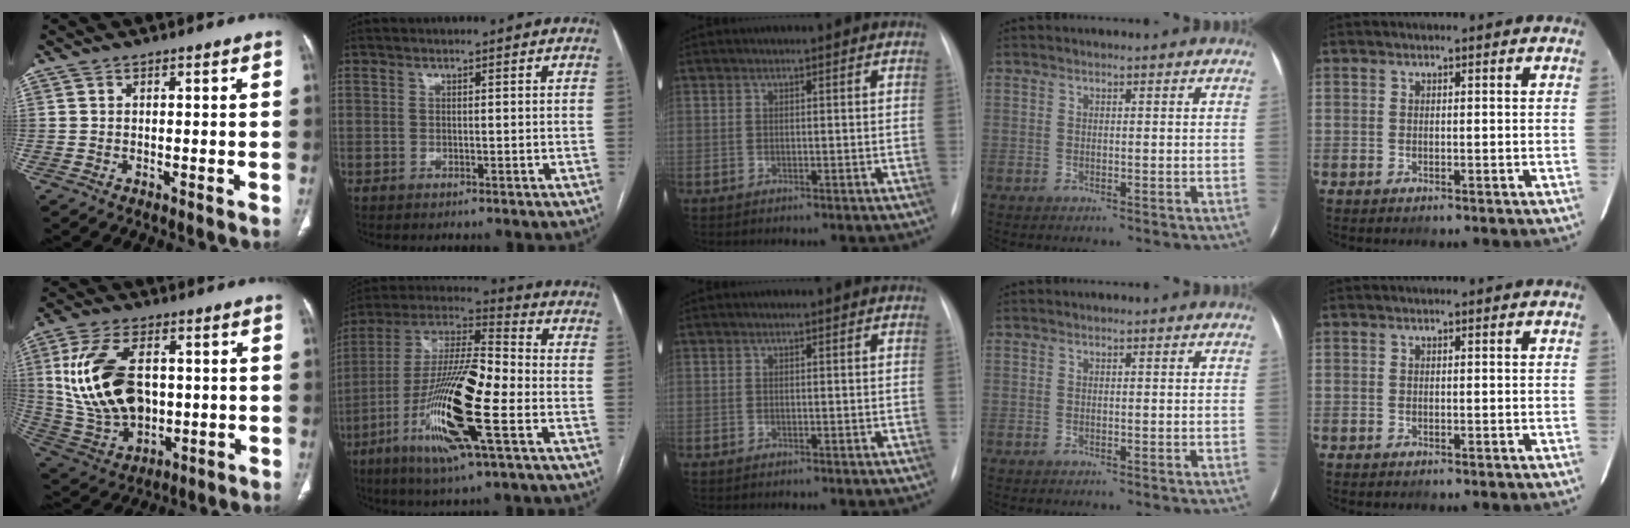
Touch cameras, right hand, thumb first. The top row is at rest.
{"thumb": {"total": 18.7, "force": [2.0, 11.6, 14.5], "torque": [-0.276, -0.007, 0.056]}, "index": {"total": 19.4, "force": [-6.4, 2.1, 18.2], "torque": [-0.375, -0.017, -0.121]}}